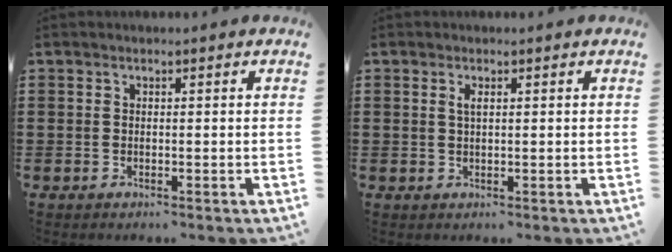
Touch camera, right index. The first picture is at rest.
{"total": 1.3, "force": [0.4, 0.4, 1.1], "torque": [-0.023, 0.004, 0.006]}